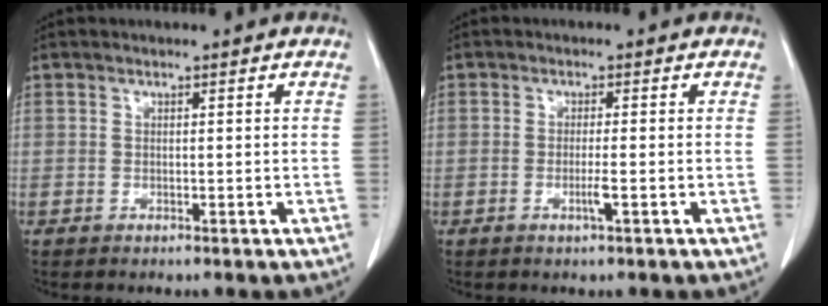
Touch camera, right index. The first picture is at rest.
{"total": 2.0, "force": [-0.8, -0.2, 1.8], "torque": [-0.036, -0.001, -0.014]}